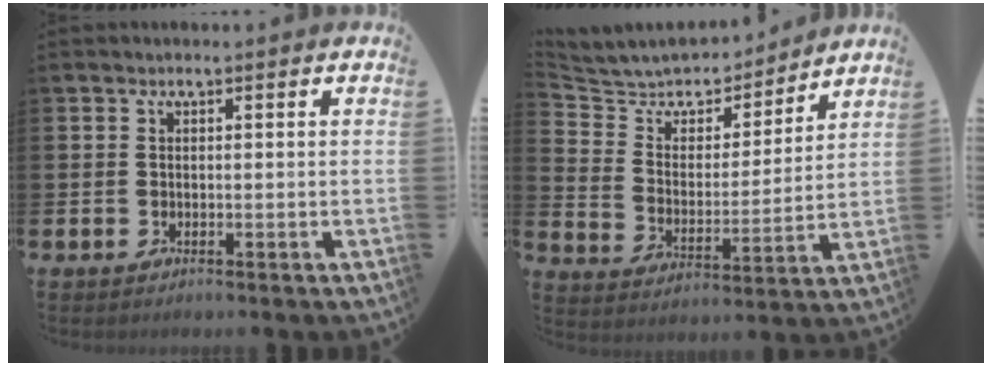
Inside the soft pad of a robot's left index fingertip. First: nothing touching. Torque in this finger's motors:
{"motor_torque": [1.08, -1.06, 0.12, 0.04]}